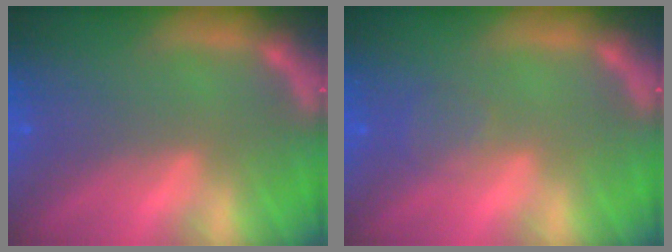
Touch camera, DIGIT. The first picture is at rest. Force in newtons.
{"total": 1.5}